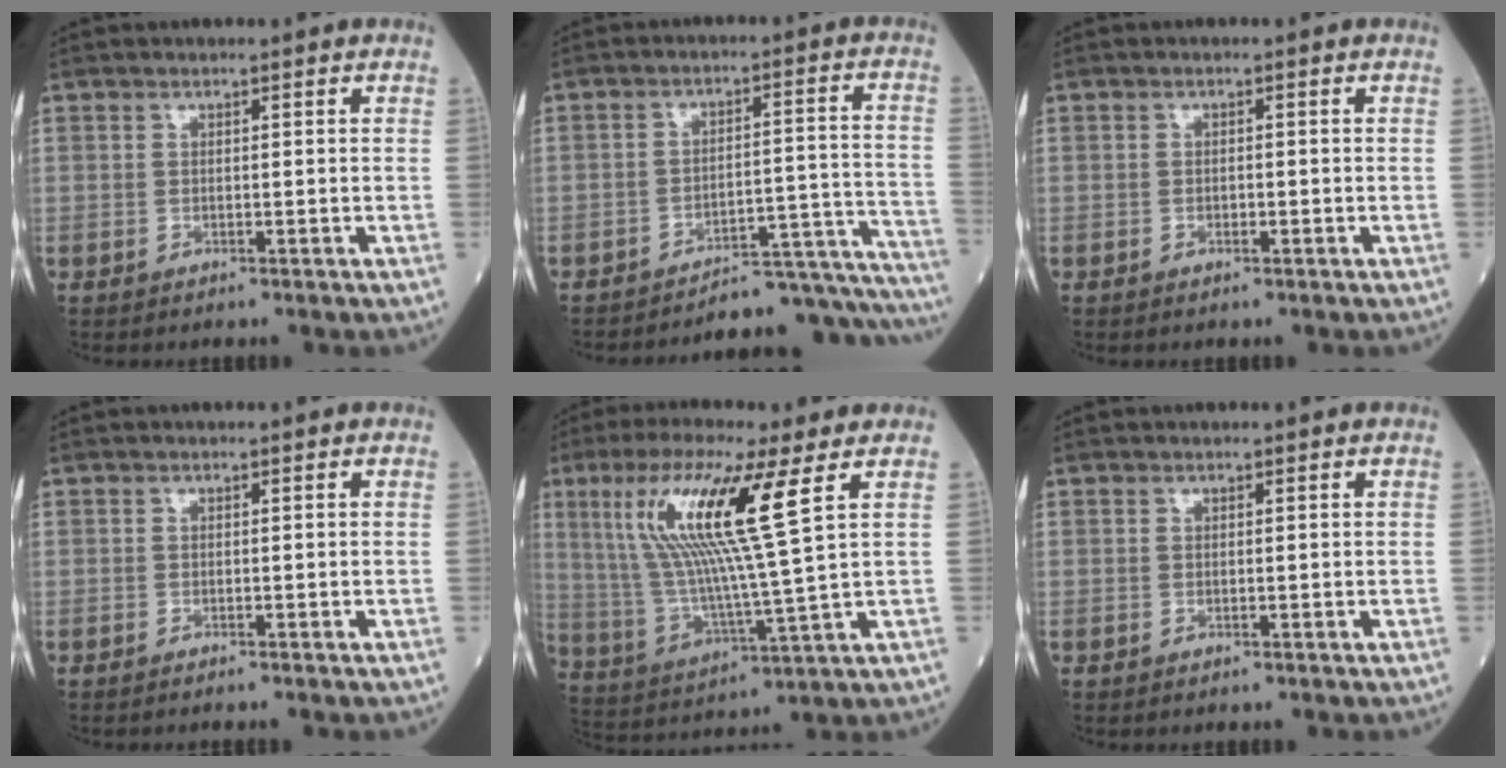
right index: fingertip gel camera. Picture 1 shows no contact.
{"total": 17.3, "force": [-17.2, 0.4, 2.1], "torque": [0.030, 0.045, -0.216]}
{"total": 0.6, "force": [-0.3, 0.3, 0.4], "torque": [-0.010, 0.001, -0.002]}
{"total": 1.1, "force": [-1.0, -0.2, 0.5], "torque": [-0.007, 0.002, -0.011]}
{"total": 15.5, "force": [6.1, -0.3, 14.3], "torque": [-0.297, 0.005, 0.111]}
{"total": 0.0}